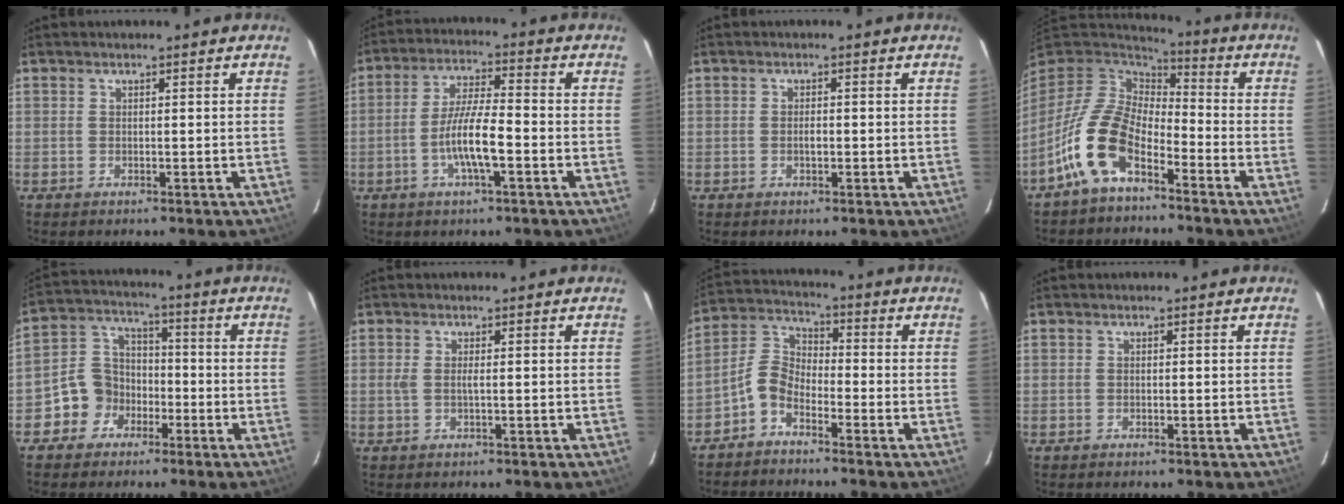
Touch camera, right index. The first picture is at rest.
{"total": 8.4, "force": [-2.9, 1.2, 7.7], "torque": [-0.152, 0.001, -0.055]}
{"total": 1.1, "force": [-0.2, 0.5, 0.9], "torque": [-0.016, 0.002, -0.004]}
{"total": 13.0, "force": [-7.2, 6.4, 8.7], "torque": [-0.179, 0.004, -0.149]}
{"total": 8.3, "force": [-4.2, 7.0, 1.6], "torque": [-0.037, 0.040, -0.077]}
{"total": 1.3, "force": [0.0, -0.1, 1.3], "torque": [-0.027, 0.000, 0.000]}
{"total": 5.5, "force": [-3.8, 2.9, 2.8], "torque": [-0.068, 0.020, -0.087]}
{"total": 0.0}